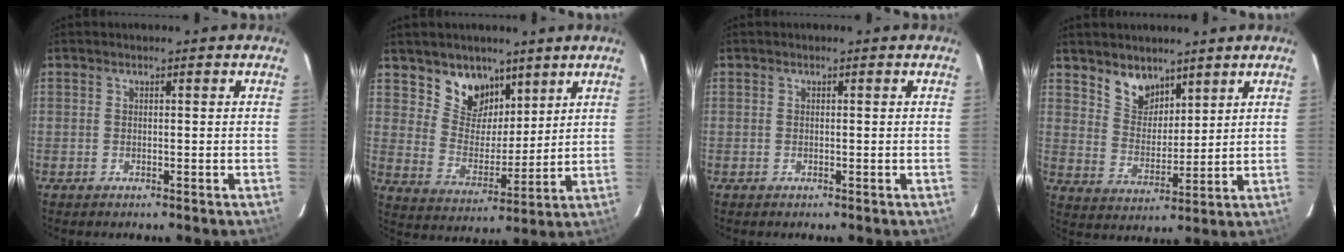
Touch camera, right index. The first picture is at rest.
{"total": 9.7, "force": [6.6, 6.5, 2.9], "torque": [-0.053, -0.004, 0.125]}
{"total": 0.0}
{"total": 7.3, "force": [5.5, 4.2, 2.5], "torque": [-0.036, 0.006, 0.109]}